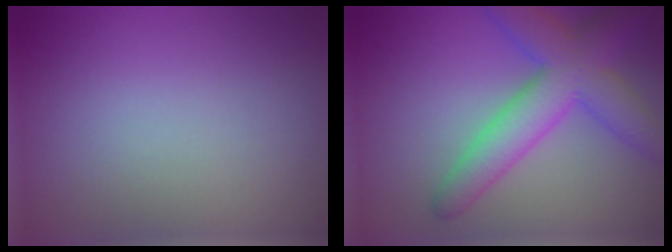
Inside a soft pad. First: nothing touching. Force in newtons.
{"total": 6.8, "press": 6.8, "slide": 0.2}